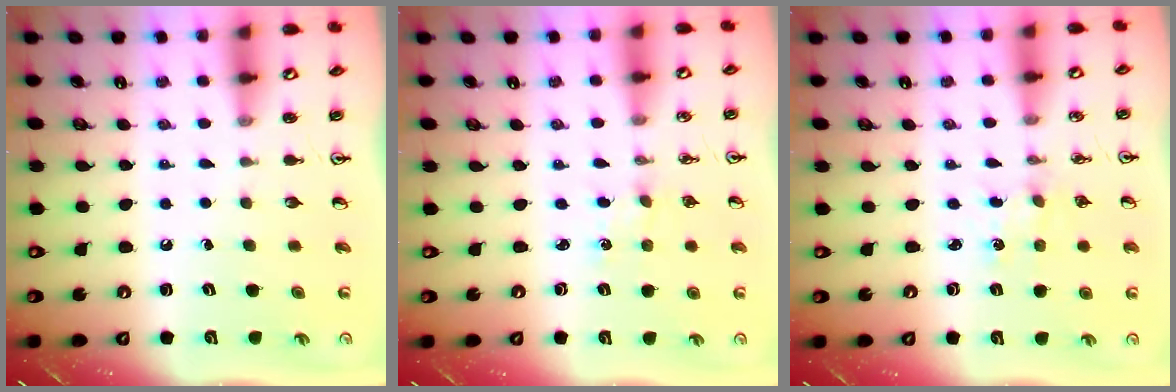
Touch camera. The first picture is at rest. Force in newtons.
{"total": 0.0}
{"total": 0.0}